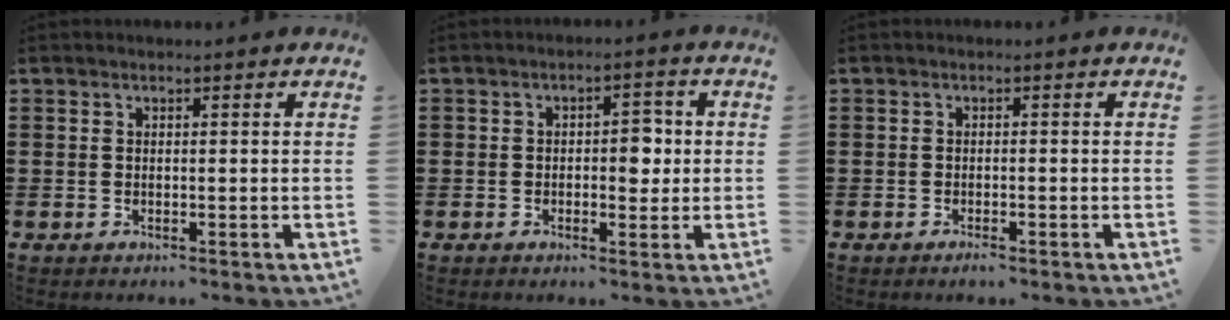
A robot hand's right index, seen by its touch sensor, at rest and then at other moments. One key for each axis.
{"total": 3.9, "fx": -0.3, "fy": 2.4, "fz": 3.1, "tx": -0.046, "ty": 0.003, "tz": -0.013}
{"total": 1.0, "fx": -0.8, "fy": 0.2, "fz": 0.6, "tx": -0.014, "ty": -0.006, "tz": -0.014}